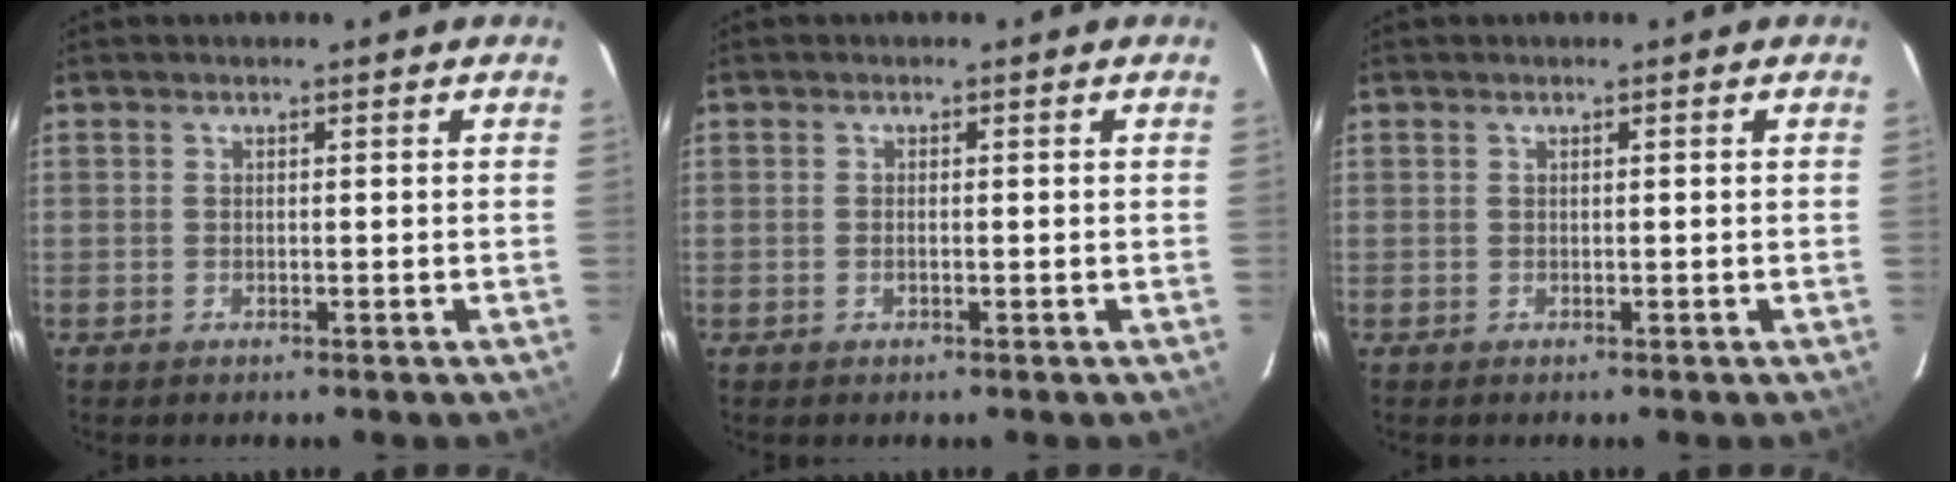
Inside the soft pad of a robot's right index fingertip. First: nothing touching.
{"total": 0.8, "force": [-0.2, 0.3, 0.7], "torque": [-0.015, 0.000, -0.004]}
{"total": 0.0}